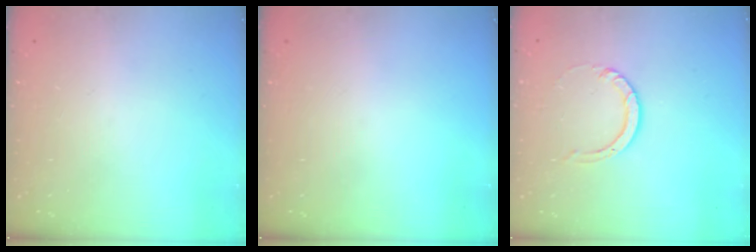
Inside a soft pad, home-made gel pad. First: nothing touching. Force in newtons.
{"total": 0.0}
{"total": 3.2, "press": 3.2, "slide": 0.3}